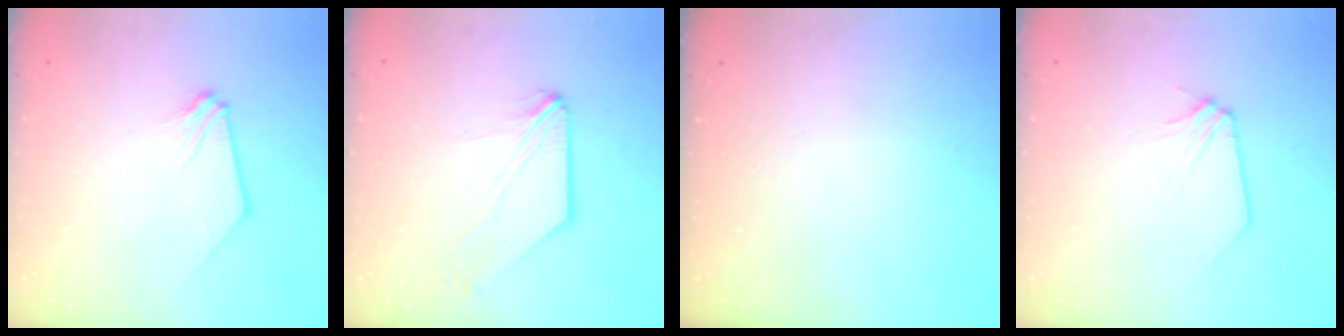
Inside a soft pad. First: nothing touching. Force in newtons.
{"total": 1.6, "press": 1.6, "slide": 0.4}
{"total": 0.0}
{"total": 0.6, "press": 0.6, "slide": 0.1}